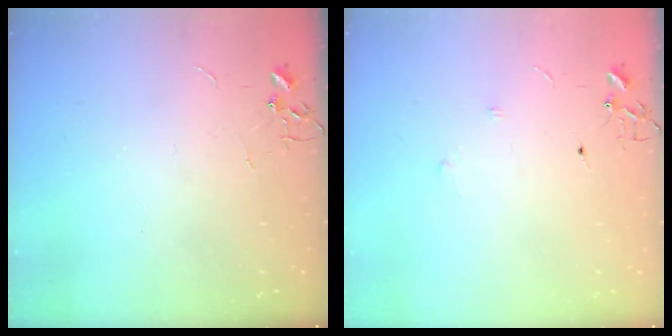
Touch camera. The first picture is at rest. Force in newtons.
{"total": 5.7, "press": 5.7, "slide": 0.5}